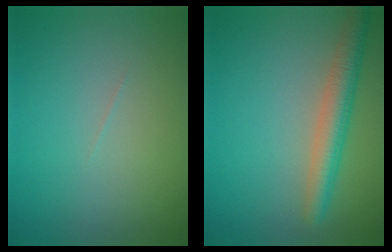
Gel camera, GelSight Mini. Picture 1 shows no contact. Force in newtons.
{"total": 3.9, "press": 3.9, "slide": 0.1}